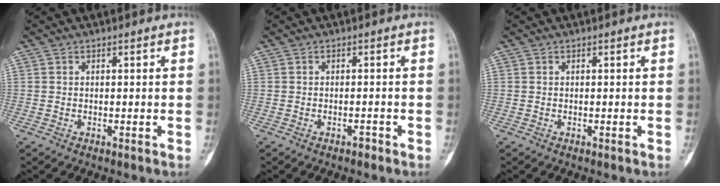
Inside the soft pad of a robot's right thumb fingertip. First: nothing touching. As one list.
[{"total": 1.1, "force": [-0.8, 0.4, 0.5], "torque": [-0.010, 0.004, -0.013]}, {"total": 0.0}]